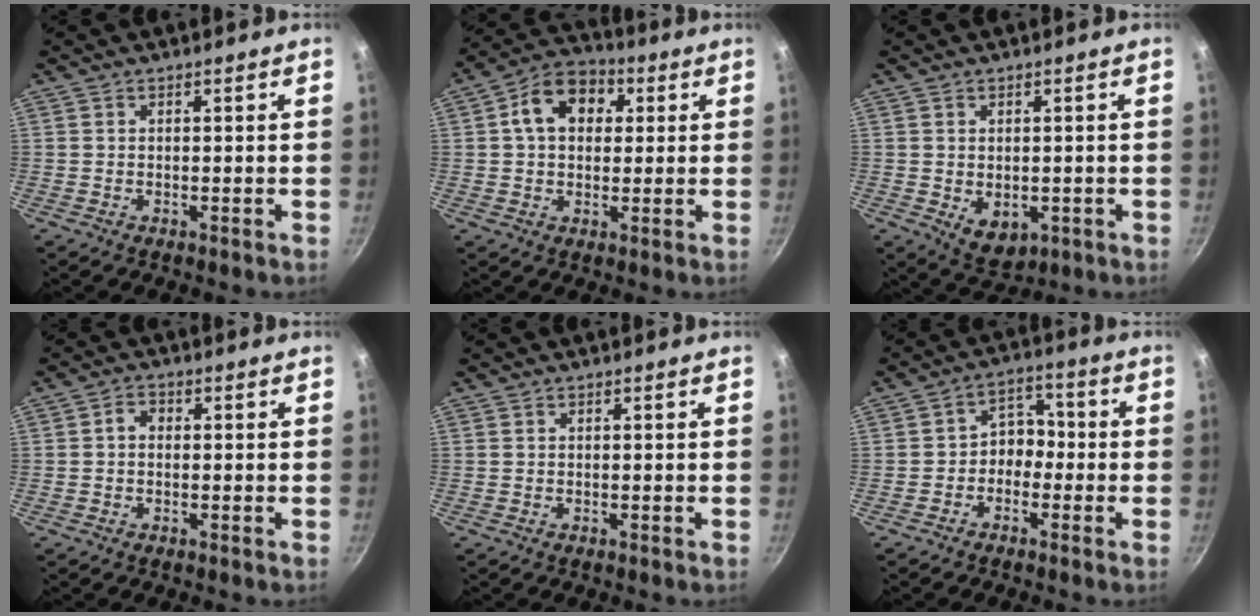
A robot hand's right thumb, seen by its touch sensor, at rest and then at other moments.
{"total": 11.4, "force": [2.7, 8.4, 7.2], "torque": [-0.088, 0.021, 0.027]}
{"total": 5.5, "force": [-0.7, 3.9, 3.8], "torque": [-0.047, -0.009, 0.002]}
{"total": 2.5, "force": [0.0, 1.9, 1.5], "torque": [-0.020, 0.009, -0.004]}
{"total": 0.0}
{"total": 5.6, "force": [-1.5, 4.4, 3.0], "torque": [-0.001, 0.034, -0.038]}